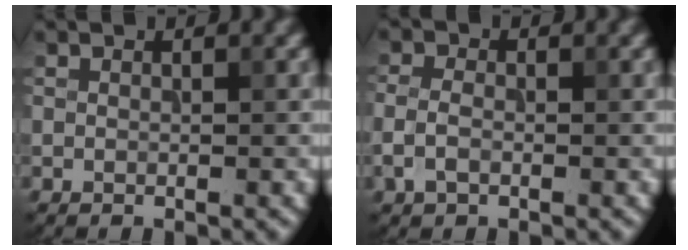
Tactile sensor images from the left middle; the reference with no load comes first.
{"total": 2.0, "force": [-0.6, 1.3, 1.4], "torque": [-0.032, 0.003, -0.016]}